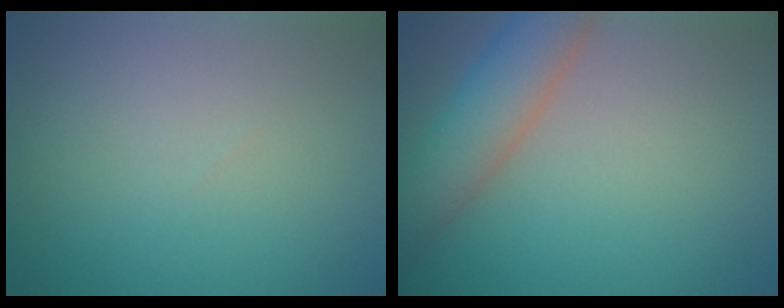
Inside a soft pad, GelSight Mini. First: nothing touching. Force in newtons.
{"total": 5.3, "press": 5.3, "slide": 0.4}